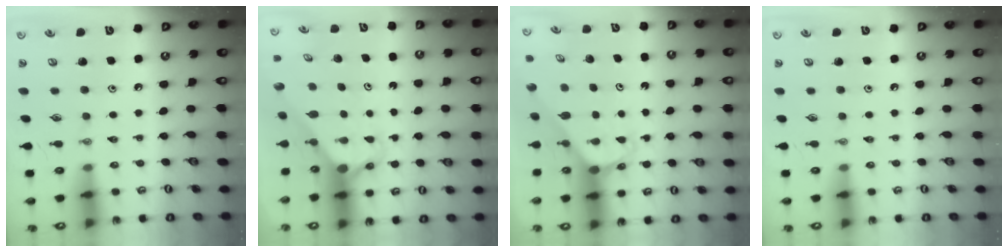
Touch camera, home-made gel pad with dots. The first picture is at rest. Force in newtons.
{"total": 2.8, "press": 2.8, "slide": 0.2}
{"total": 2.1, "press": 2.1, "slide": 0.1}
{"total": 0.0}